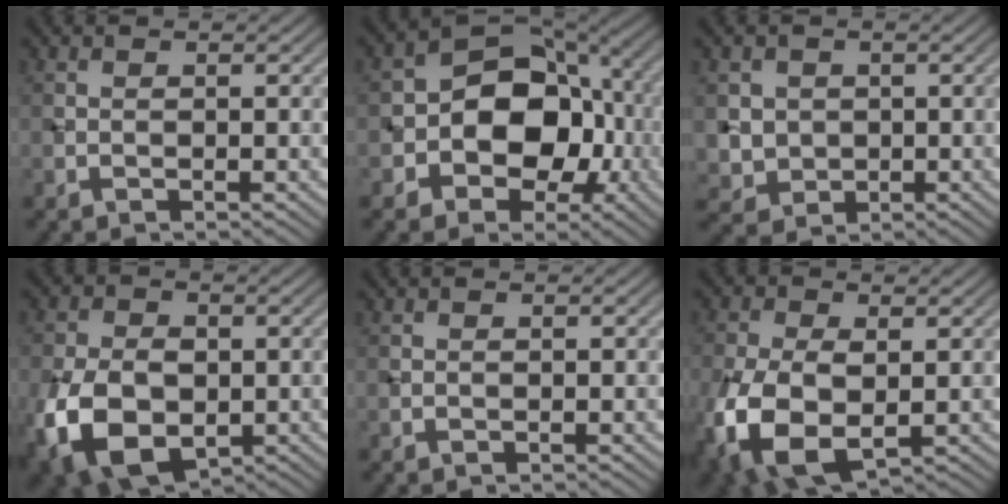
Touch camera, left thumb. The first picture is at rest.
{"total": 12.0, "force": [-2.0, 8.9, 7.9], "torque": [-0.116, -0.003, -0.047]}
{"total": 3.6, "force": [0.5, 3.4, 0.9], "torque": [-0.037, -0.012, 0.009]}
{"total": 12.1, "force": [-3.6, 7.9, 8.4], "torque": [-0.179, -0.023, -0.064]}
{"total": 0.0}
{"total": 11.3, "force": [-3.1, 6.6, 8.6], "torque": [-0.222, -0.032, -0.053]}